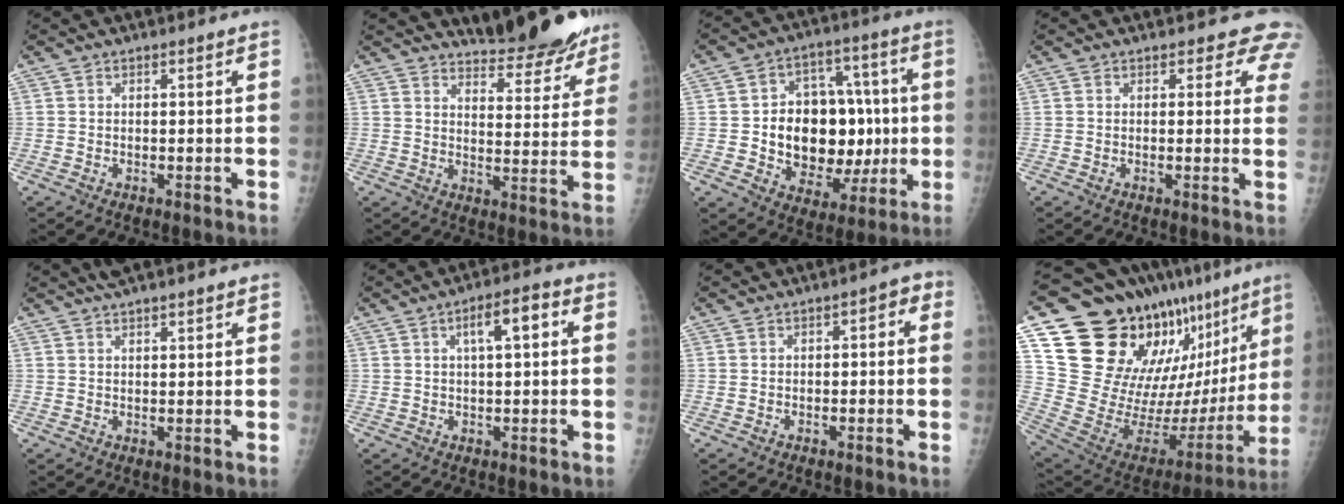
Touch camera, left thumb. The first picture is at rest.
{"total": 15.3, "force": [14.1, 4.0, 4.2], "torque": [-0.018, -0.101, 0.180]}
{"total": 19.3, "force": [-0.8, 13.6, 13.6], "torque": [-0.151, 0.021, 0.002]}
{"total": 5.5, "force": [4.7, 2.6, 0.9], "torque": [0.033, -0.020, 0.028]}
{"total": 5.3, "force": [4.2, 1.1, 3.1], "torque": [-0.038, 0.012, 0.068]}
{"total": 6.2, "force": [1.6, 2.1, 5.6], "torque": [-0.083, 0.016, 0.020]}
{"total": 2.6, "force": [-0.2, 1.6, 2.1], "torque": [-0.013, 0.021, -0.011]}
{"total": 30.5, "force": [18.2, 14.7, 19.6], "torque": [-0.262, -0.055, 0.304]}